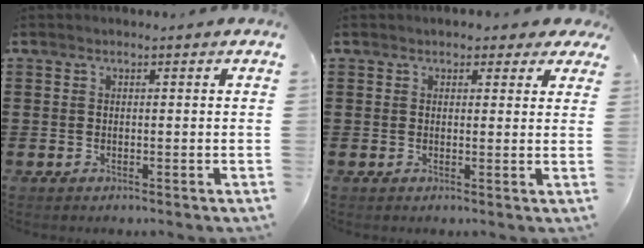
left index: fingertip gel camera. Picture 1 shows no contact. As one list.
[{"total": 2.4, "force": [1.8, 1.2, 1.0], "torque": [-0.011, 0.002, 0.029]}]